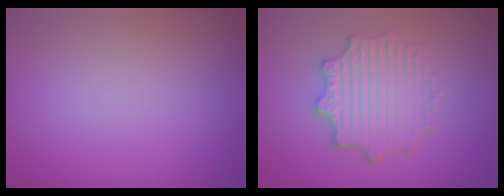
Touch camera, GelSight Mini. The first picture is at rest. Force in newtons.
{"total": 4.4, "press": 3.6, "slide": 2.5}